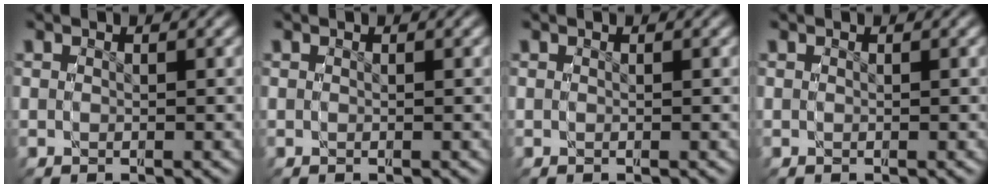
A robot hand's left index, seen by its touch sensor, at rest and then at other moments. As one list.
[{"total": 0.0}, {"total": 0.0}, {"total": 0.0}]